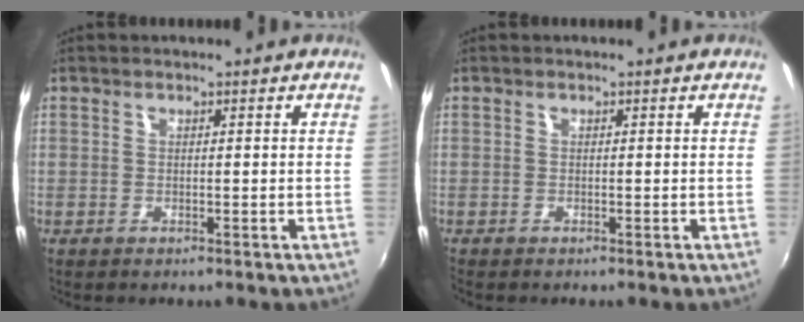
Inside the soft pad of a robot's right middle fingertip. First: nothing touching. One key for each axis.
{"total": 0.0}